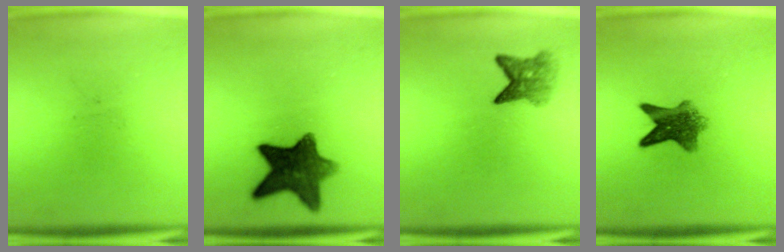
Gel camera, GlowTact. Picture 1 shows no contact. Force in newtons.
{"total": 11.1}
{"total": 3.8}
{"total": 7.0}